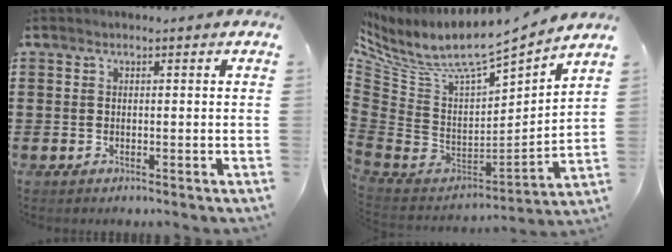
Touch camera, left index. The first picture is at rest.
{"total": 7.2, "force": [5.5, 1.9, 4.3], "torque": [-0.107, -0.053, 0.090]}